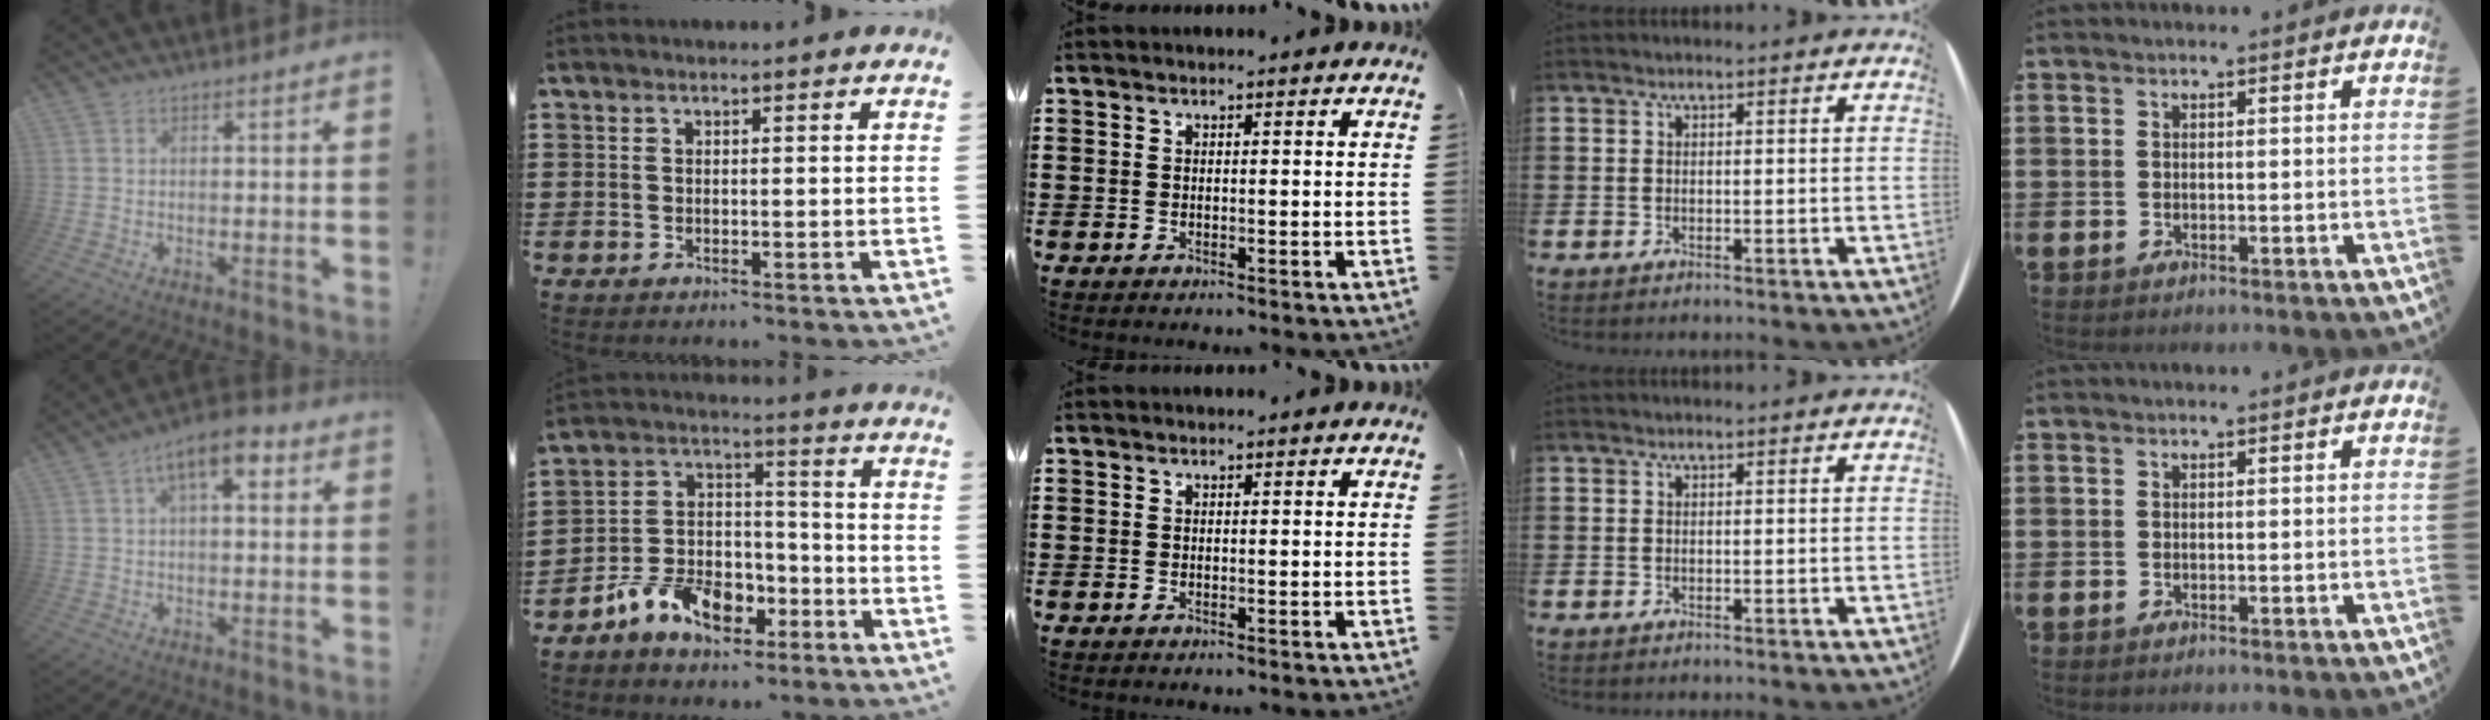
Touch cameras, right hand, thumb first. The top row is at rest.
{"thumb": {"total": 8.5, "force": [3.2, 3.3, 7.2], "torque": [-0.111, -0.010, 0.054]}, "index": {"total": 9.1, "force": [-5.2, 6.2, 4.1], "torque": [-0.092, 0.027, -0.097]}}